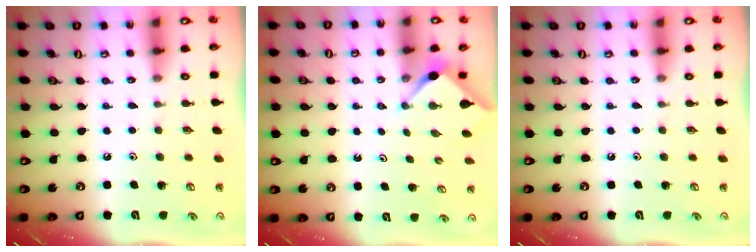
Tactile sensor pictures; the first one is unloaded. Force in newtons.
{"total": 2.9, "press": 2.8, "slide": 0.4}
{"total": 0.0}